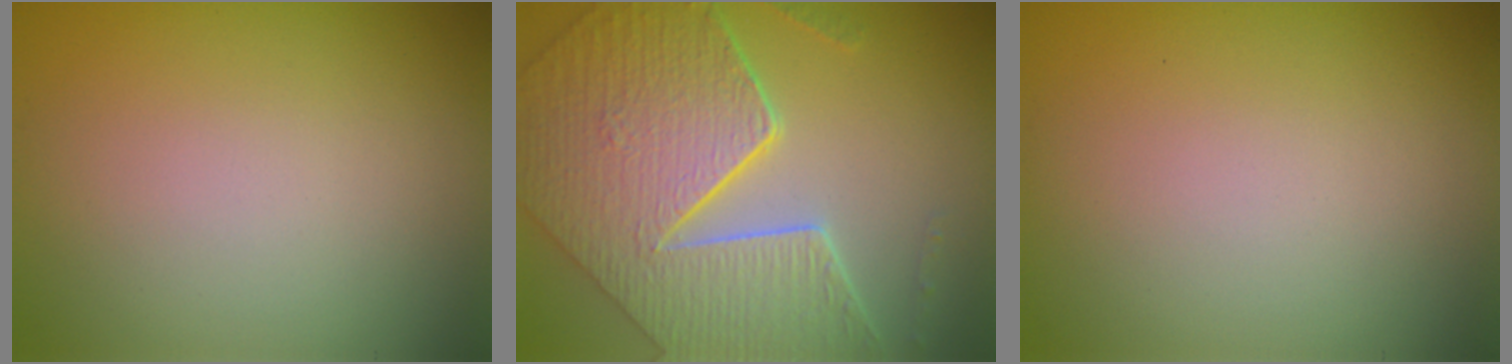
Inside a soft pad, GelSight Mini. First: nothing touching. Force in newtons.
{"total": 9.6, "press": 7.1, "slide": 6.5}
{"total": 0.0}